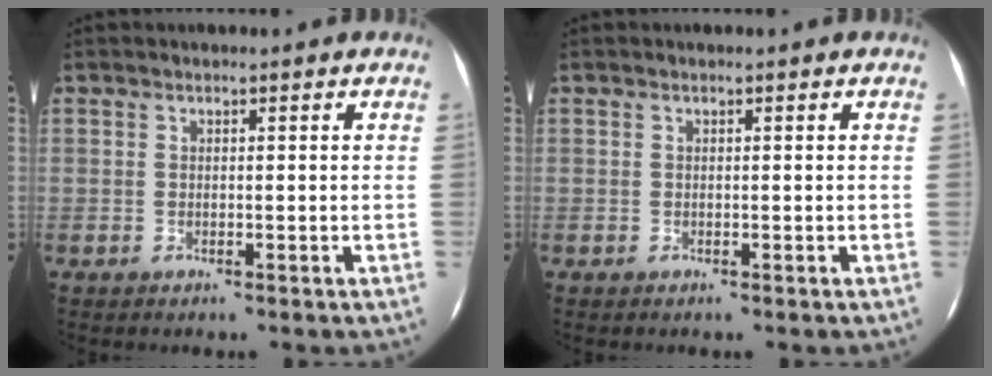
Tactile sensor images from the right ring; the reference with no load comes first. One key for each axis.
{"total": 0.0}